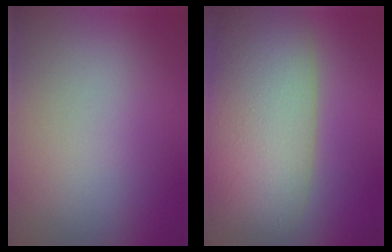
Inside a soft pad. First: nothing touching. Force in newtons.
{"total": 10.2, "press": 10.2, "slide": 0.9}